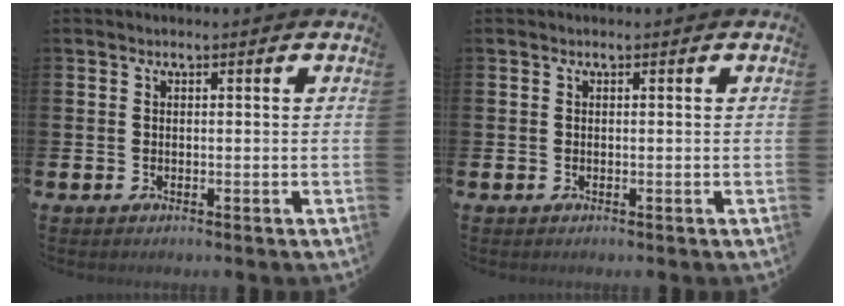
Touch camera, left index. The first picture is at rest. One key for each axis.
{"total": 0.0}